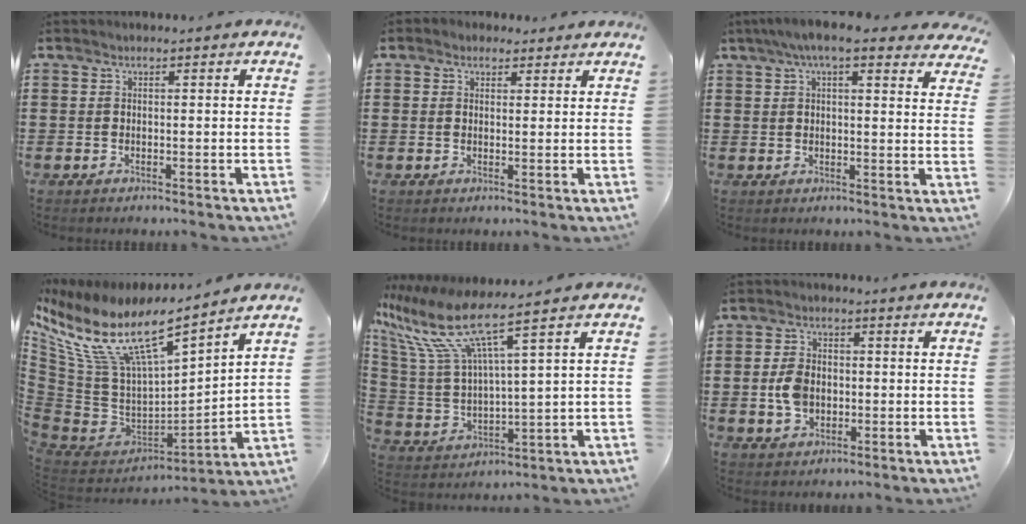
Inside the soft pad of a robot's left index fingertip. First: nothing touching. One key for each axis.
{"total": 1.9, "fx": 1.5, "fy": 1.3, "fz": 0.2, "tx": -0.002, "ty": 0.005, "tz": 0.025}
{"total": 7.0, "fx": 5.5, "fy": 1.0, "fz": 4.2, "tx": -0.089, "ty": -0.008, "tz": 0.098}
{"total": 12.6, "fx": 7.3, "fy": 4.0, "fz": 9.5, "tx": -0.222, "ty": -0.056, "tz": 0.117}
{"total": 10.7, "fx": 7.1, "fy": 2.2, "fz": 7.8, "tx": -0.206, "ty": -0.042, "tz": 0.111}
{"total": 5.0, "fx": -0.6, "fy": 3.6, "fz": 3.4, "tx": -0.090, "ty": 0.002, "tz": -0.017}